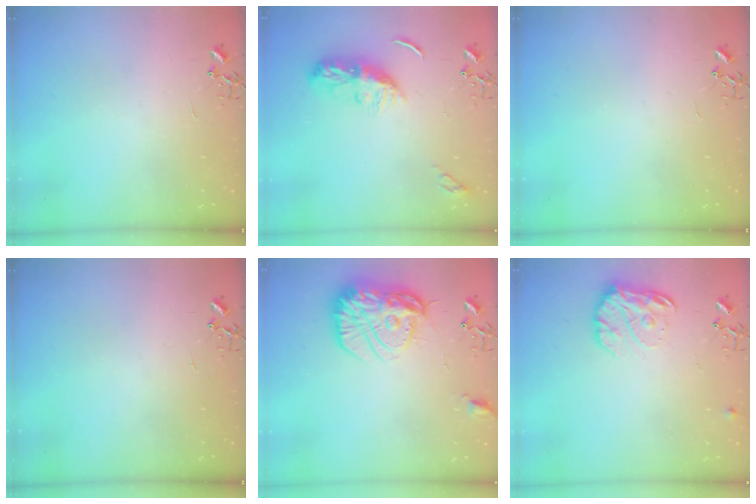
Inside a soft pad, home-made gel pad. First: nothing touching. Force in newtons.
{"total": 8.9, "press": 8.9, "slide": 0.6}
{"total": 0.0}
{"total": 0.0}
{"total": 17.7, "press": 17.6, "slide": 1.4}
{"total": 12.7, "press": 12.6, "slide": 0.7}